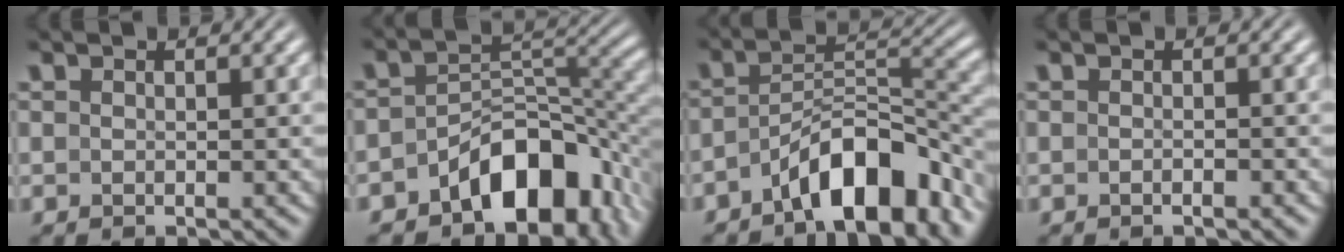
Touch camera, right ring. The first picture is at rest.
{"total": 10.1, "force": [-5.8, 5.3, 6.4], "torque": [-0.096, -0.019, -0.080]}
{"total": 7.9, "force": [-4.8, 3.0, 5.5], "torque": [-0.068, -0.009, -0.068]}
{"total": 0.6, "force": [-0.5, -0.2, 0.1], "torque": [-0.002, 0.005, -0.012]}